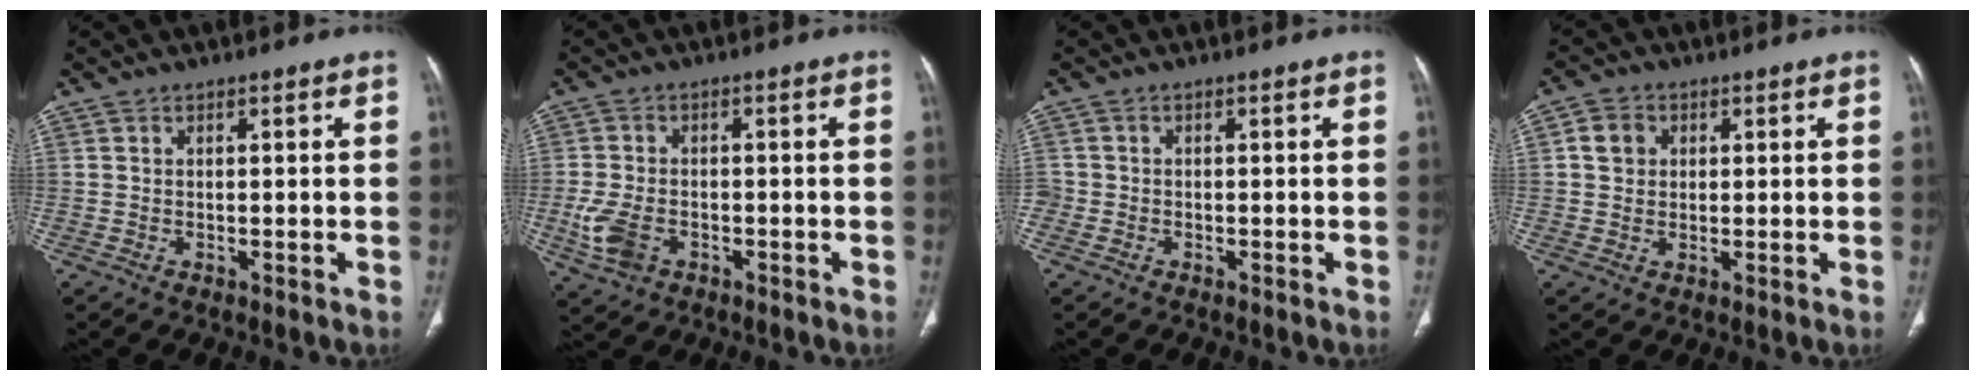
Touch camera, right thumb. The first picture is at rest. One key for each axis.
{"total": 5.6, "fx": -1.5, "fy": 3.5, "fz": 4.1, "tx": -0.103, "ty": -0.001, "tz": -0.025}
{"total": 1.4, "fx": -0.4, "fy": 1.3, "fz": 0.3, "tx": -0.004, "ty": 0.003, "tz": -0.012}
{"total": 4.3, "fx": 1.1, "fy": 3.7, "fz": 1.8, "tx": -0.019, "ty": 0.002, "tz": 0.020}